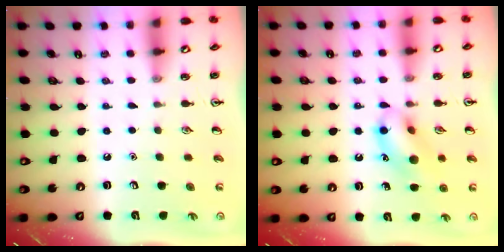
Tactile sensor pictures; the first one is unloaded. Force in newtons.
{"total": 12.7, "press": 12.6, "slide": 1.7}